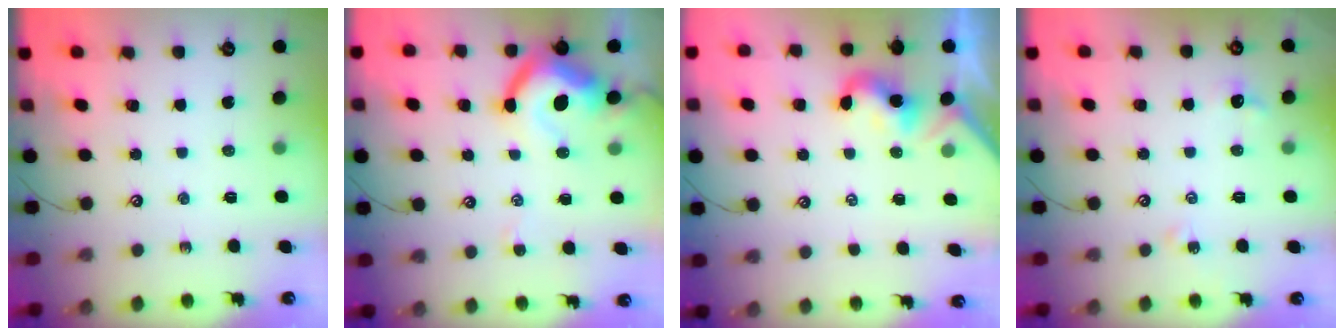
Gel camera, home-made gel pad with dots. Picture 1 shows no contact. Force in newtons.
{"total": 11.1, "press": 11.0, "slide": 1.4}
{"total": 0.8, "press": 0.7, "slide": 0.5}
{"total": 4.2, "press": 4.2, "slide": 0.7}